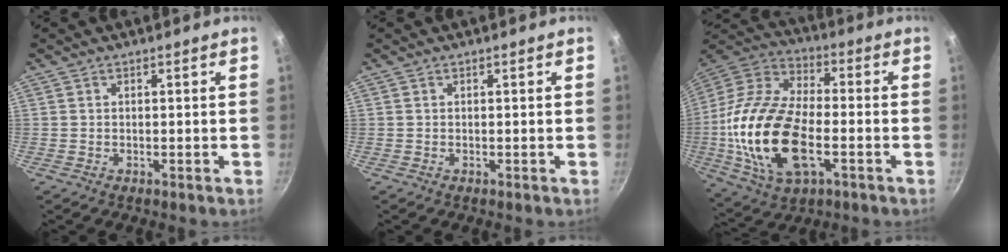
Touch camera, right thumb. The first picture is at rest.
{"total": 0.0}
{"total": 23.6, "force": [-4.5, 12.6, 19.5], "torque": [-0.384, 0.025, -0.091]}